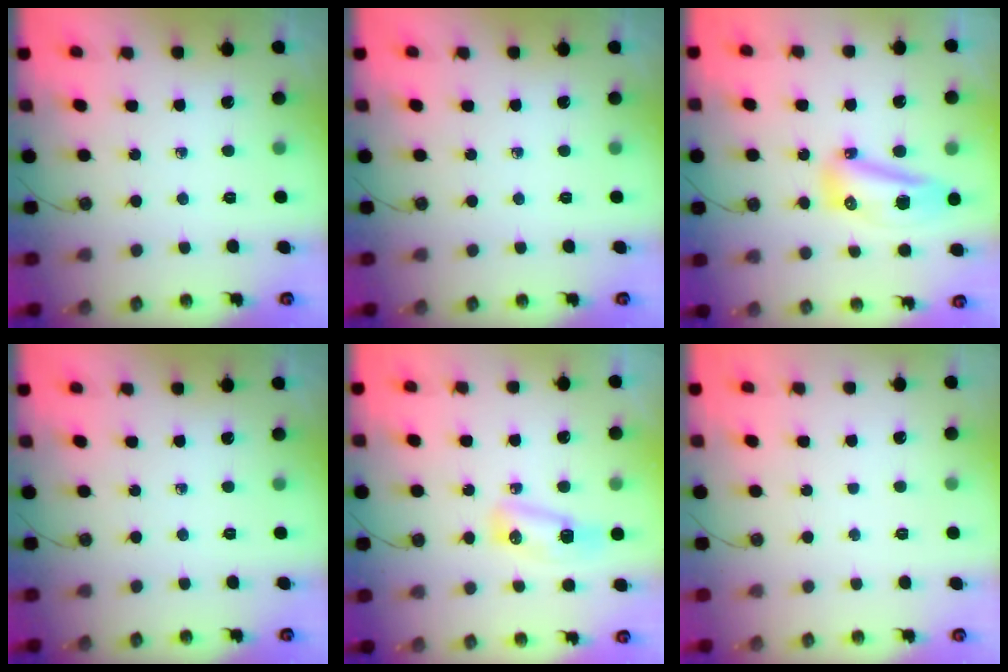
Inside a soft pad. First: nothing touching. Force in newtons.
{"total": 0.0}
{"total": 18.4, "press": 13.7, "slide": 12.3}
{"total": 0.0}
{"total": 7.3, "press": 7.2, "slide": 0.7}
{"total": 0.9, "press": 0.9, "slide": 0.0}